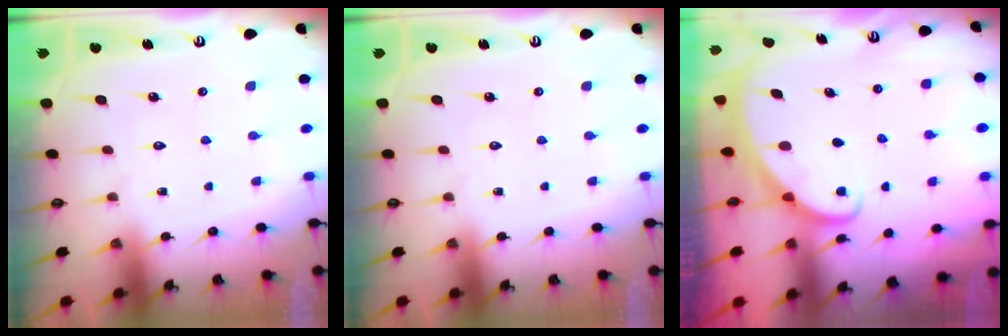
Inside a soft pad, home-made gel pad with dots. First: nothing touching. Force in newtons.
{"total": 0.0}
{"total": 1.7, "press": 1.7, "slide": 0.2}